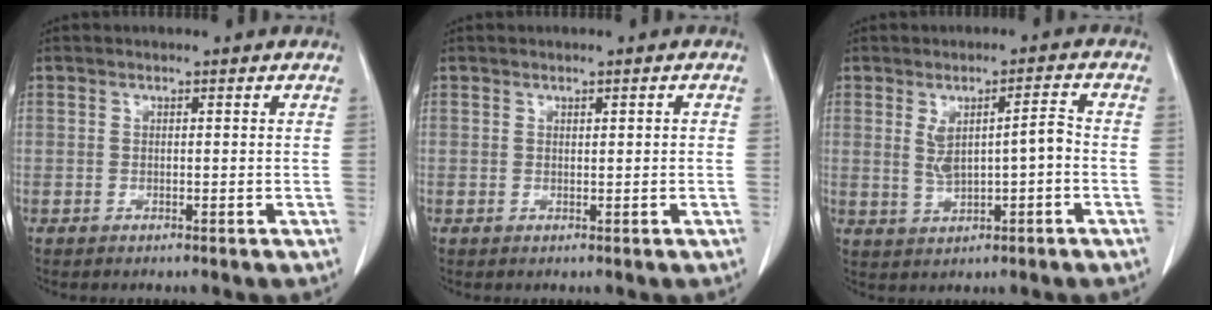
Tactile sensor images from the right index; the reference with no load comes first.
{"total": 0.6, "force": [0.1, 0.1, 0.6], "torque": [-0.010, 0.000, 0.004]}
{"total": 5.5, "force": [0.0, 1.3, 5.3], "torque": [-0.093, 0.012, 0.010]}